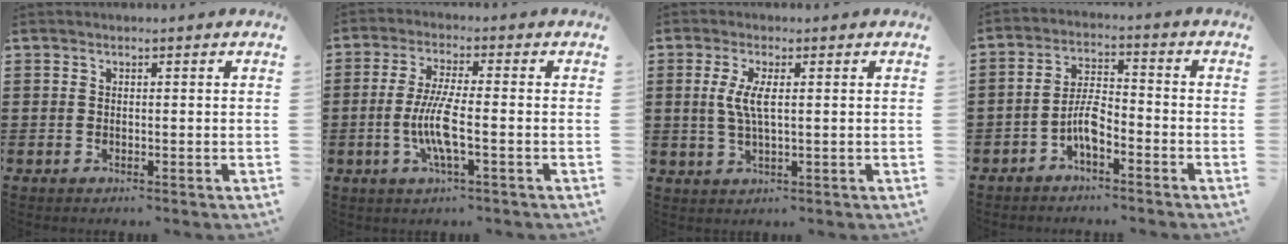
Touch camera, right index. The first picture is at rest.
{"total": 7.1, "force": [-1.7, 1.0, 6.8], "torque": [-0.154, -0.017, -0.040]}
{"total": 3.9, "force": [0.6, 0.8, 3.8], "torque": [-0.081, -0.002, 0.007]}
{"total": 5.2, "force": [-2.8, 1.6, 4.1], "torque": [-0.094, 0.003, -0.059]}